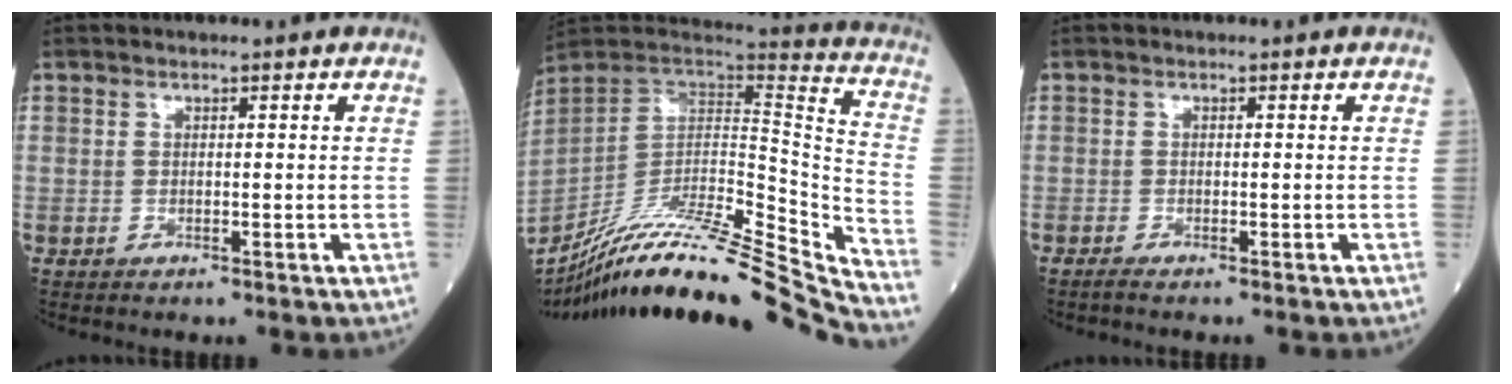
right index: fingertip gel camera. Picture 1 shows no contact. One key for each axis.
{"total": 32.3, "fx": -28.6, "fy": -1.0, "fz": 15.0, "tx": -0.194, "ty": -0.046, "tz": -0.442}
{"total": 0.8, "fx": -0.8, "fy": -0.1, "fz": 0.4, "tx": -0.012, "ty": -0.002, "tz": -0.017}